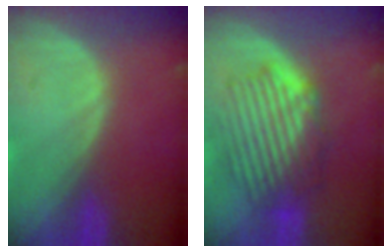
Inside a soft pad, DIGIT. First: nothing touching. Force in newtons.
{"total": 8.3, "press": 8.0, "slide": 2.4}